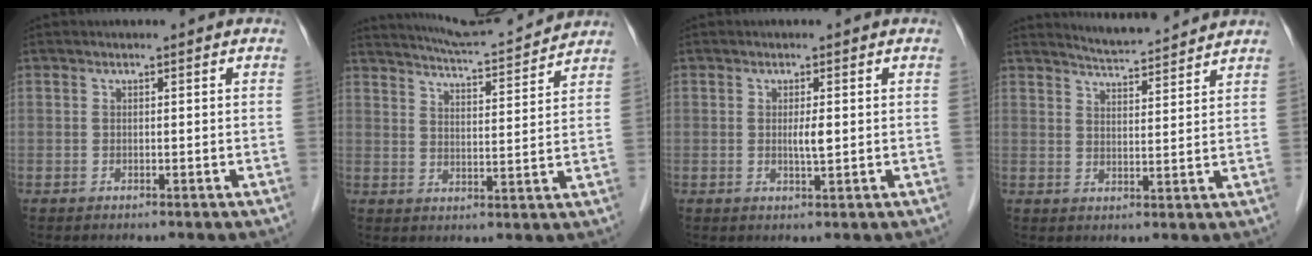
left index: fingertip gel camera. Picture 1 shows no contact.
{"total": 12.2, "force": [11.7, -0.1, 3.5], "torque": [-0.063, 0.010, 0.168]}
{"total": 1.9, "force": [0.1, 0.2, 1.9], "torque": [-0.036, -0.002, 0.003]}
{"total": 7.4, "force": [7.2, -0.1, 1.5], "torque": [-0.040, 0.009, 0.110]}